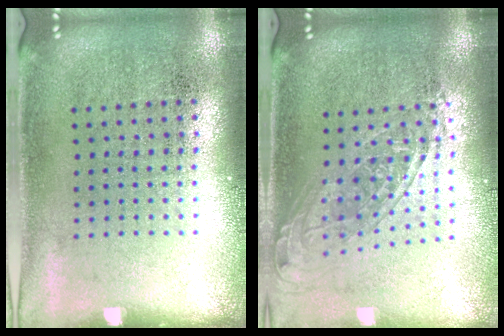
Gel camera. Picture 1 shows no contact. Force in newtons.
{"total": 1.5, "press": 1.3, "slide": 0.8}